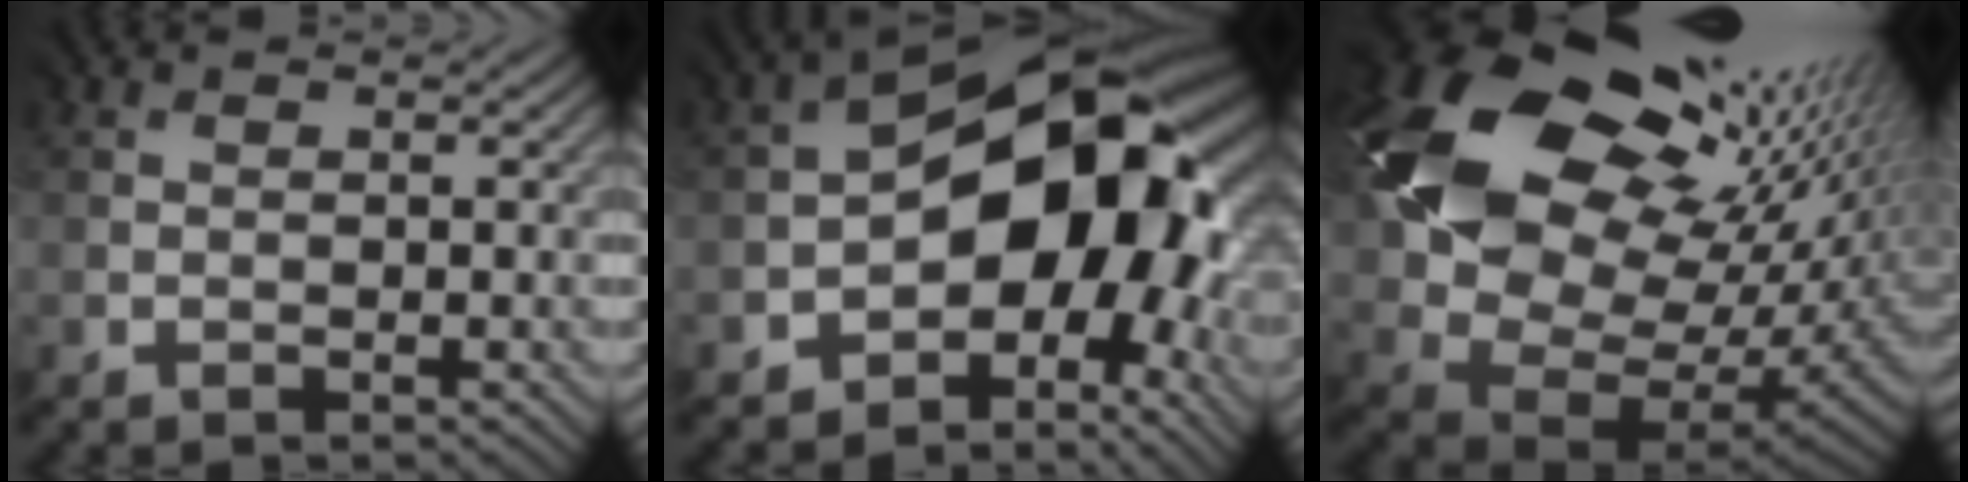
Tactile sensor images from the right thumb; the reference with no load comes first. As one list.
[{"total": 13.5, "force": [-1.9, 8.4, 10.4], "torque": [-0.134, 0.005, -0.041]}, {"total": 18.5, "force": [8.0, 12.2, 11.3], "torque": [-0.267, 0.001, 0.162]}]